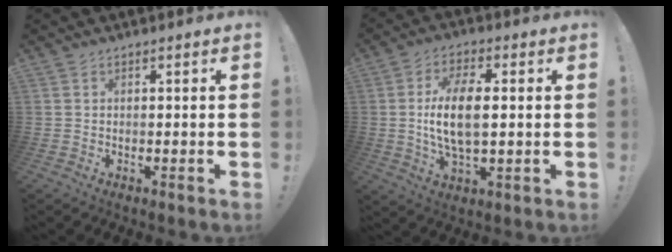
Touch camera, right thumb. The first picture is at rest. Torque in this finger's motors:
{"motor_torque": [0.30, 1.41, 1.35, -0.17, 0.15]}